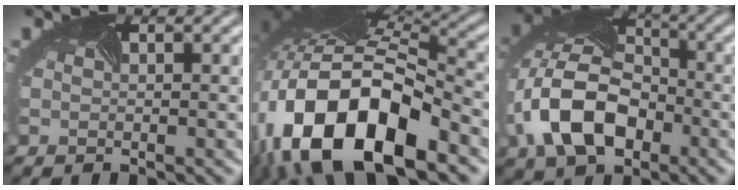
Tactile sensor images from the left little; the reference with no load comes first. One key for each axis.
{"total": 16.3, "fx": -5.7, "fy": 8.4, "fz": 12.8, "tx": -0.246, "ty": -0.005, "tz": -0.099}
{"total": 10.1, "fx": -3.2, "fy": 6.6, "fz": 7.0, "tx": -0.162, "ty": -0.008, "tz": -0.065}